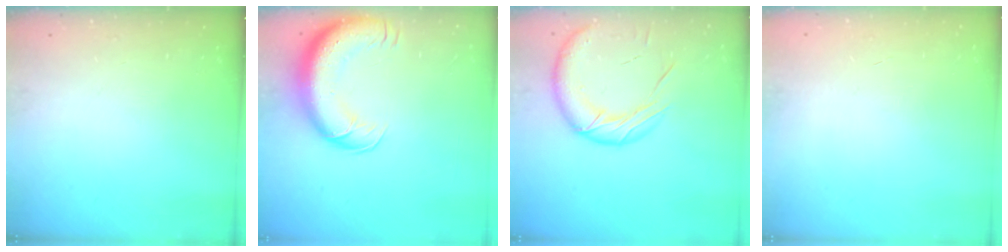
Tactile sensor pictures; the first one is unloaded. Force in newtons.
{"total": 16.2, "press": 15.7, "slide": 3.9}
{"total": 15.9, "press": 15.7, "slide": 1.9}
{"total": 0.6, "press": 0.6, "slide": 0.2}